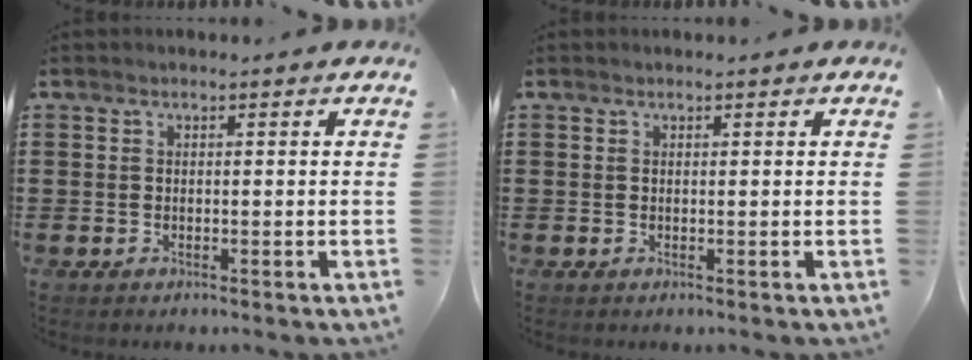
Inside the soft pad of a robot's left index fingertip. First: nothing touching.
{"total": 0.0}